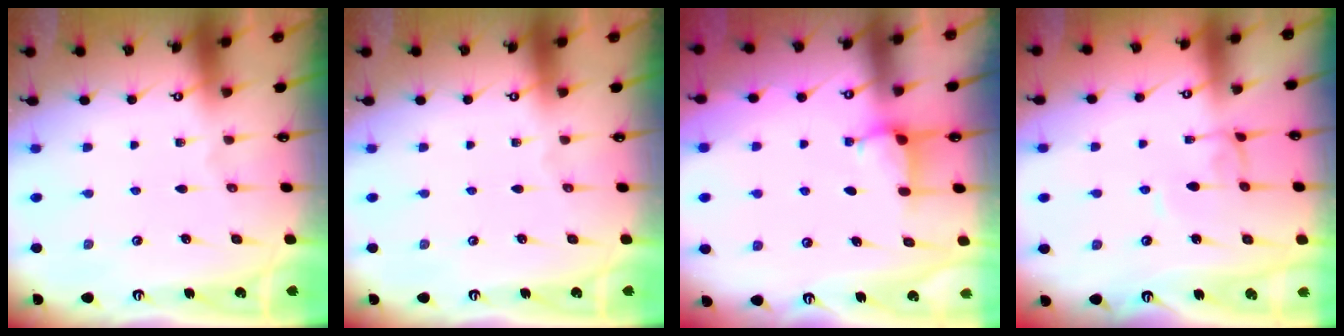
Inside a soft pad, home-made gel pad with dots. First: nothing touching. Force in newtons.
{"total": 0.0}
{"total": 3.8, "press": 3.8, "slide": 0.2}
{"total": 0.8, "press": 0.8, "slide": 0.2}